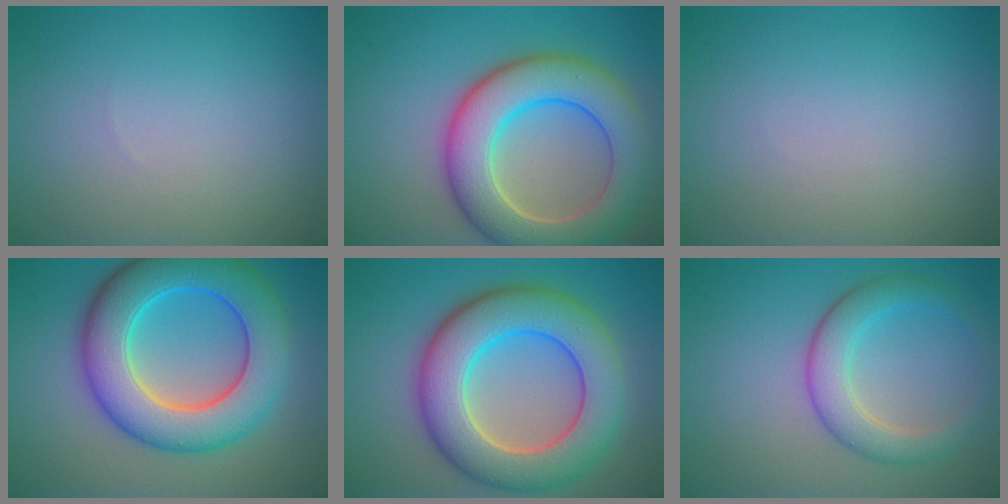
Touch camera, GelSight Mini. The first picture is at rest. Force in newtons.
{"total": 9.6, "press": 9.6, "slide": 0.6}
{"total": 0.0}
{"total": 10.6, "press": 10.5, "slide": 0.3}
{"total": 10.6, "press": 10.5, "slide": 0.6}
{"total": 4.3, "press": 4.3, "slide": 0.1}